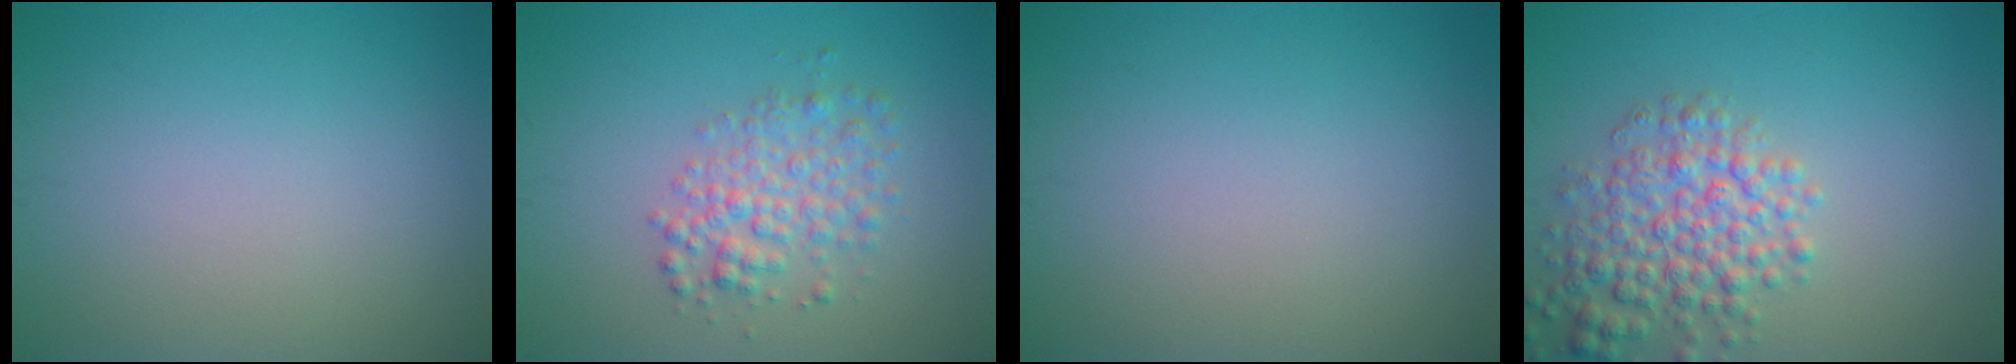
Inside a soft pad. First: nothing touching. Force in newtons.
{"total": 3.2, "press": 3.2, "slide": 0.1}
{"total": 0.0}
{"total": 5.0, "press": 5.0, "slide": 0.2}